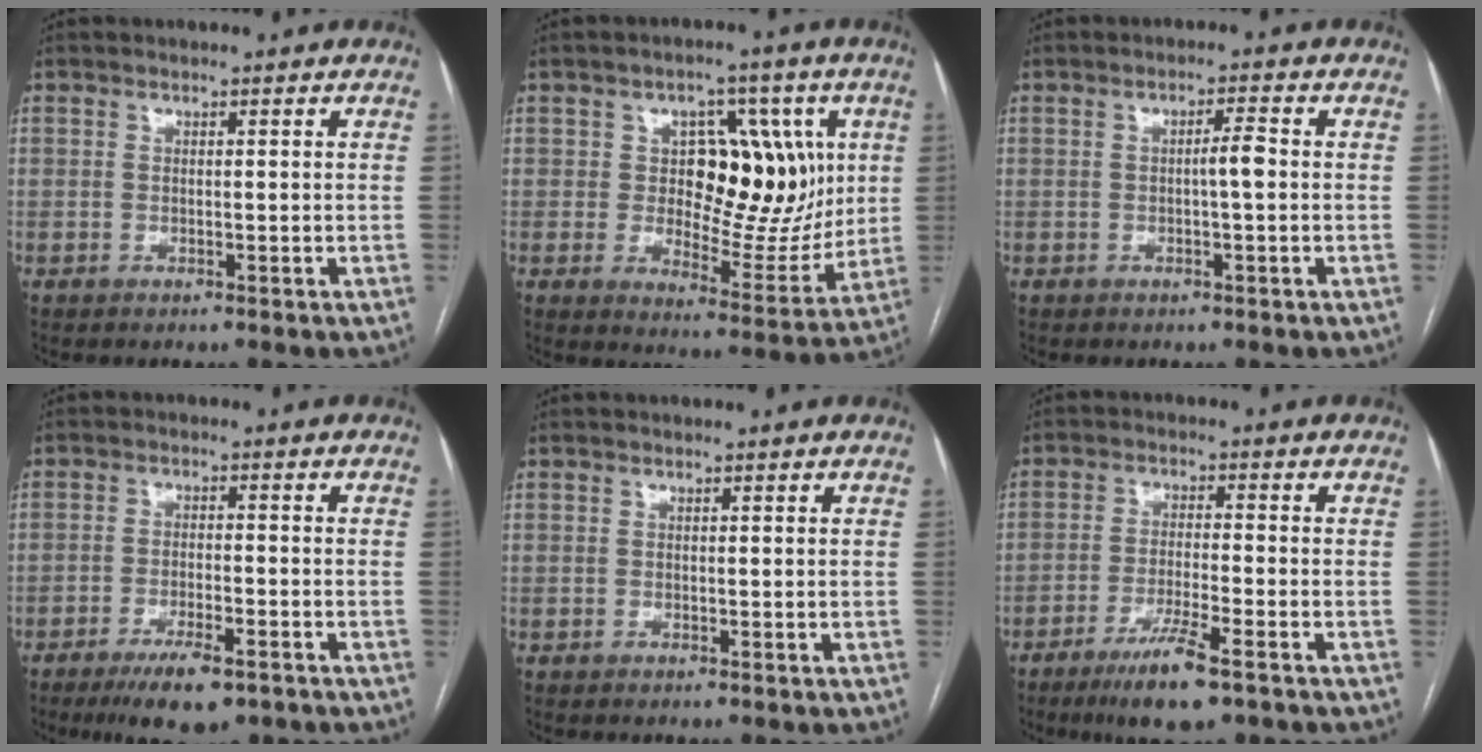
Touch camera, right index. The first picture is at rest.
{"total": 13.4, "force": [2.5, 7.4, 10.9], "torque": [-0.133, 0.018, 0.047]}
{"total": 2.6, "force": [-0.2, 0.1, 2.6], "torque": [-0.041, 0.003, -0.005]}
{"total": 7.9, "force": [-5.4, 2.0, 5.5], "torque": [-0.093, -0.012, -0.086]}
{"total": 0.0}
{"total": 8.2, "force": [-5.3, 0.5, 6.3], "torque": [-0.117, -0.019, -0.089]}